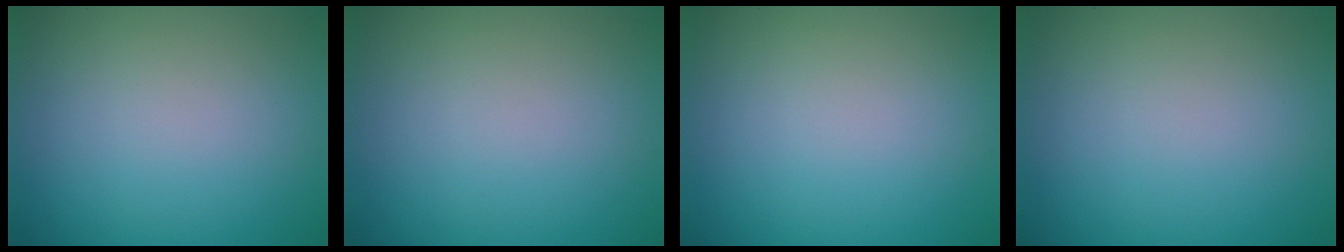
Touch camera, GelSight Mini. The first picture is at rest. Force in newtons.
{"total": 0.0}
{"total": 0.0}
{"total": 0.0}